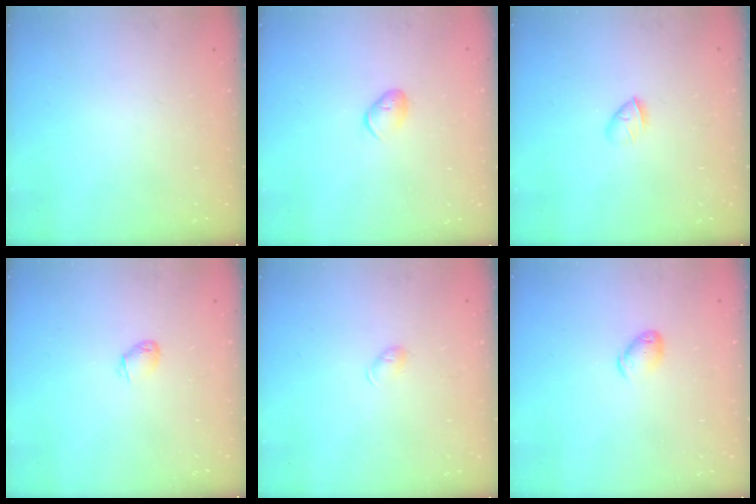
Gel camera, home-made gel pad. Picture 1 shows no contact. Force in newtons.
{"total": 7.1, "press": 7.0, "slide": 1.2}
{"total": 3.4, "press": 3.2, "slide": 1.0}
{"total": 2.3, "press": 2.3, "slide": 0.5}
{"total": 3.8, "press": 3.8, "slide": 0.5}
{"total": 5.6, "press": 5.5, "slide": 0.9}